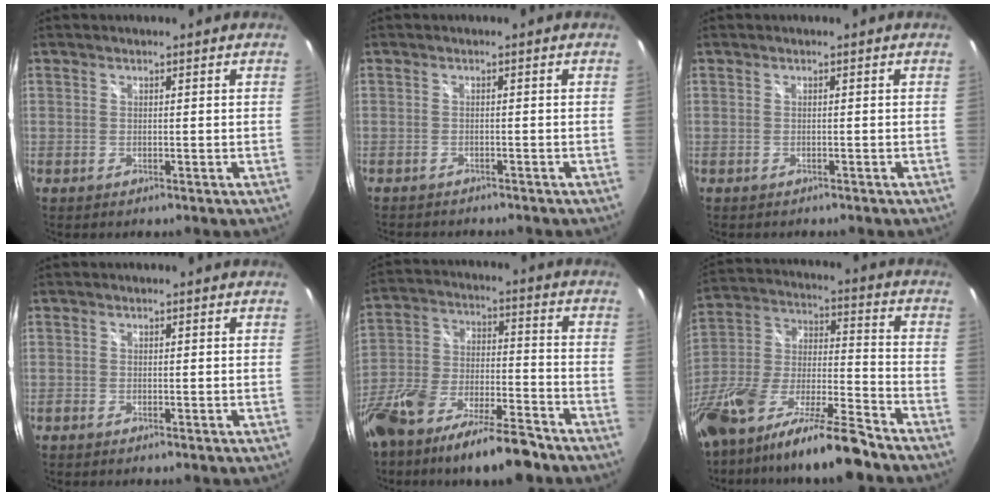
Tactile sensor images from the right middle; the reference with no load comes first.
{"total": 3.4, "force": [-3.2, 0.8, 0.9], "torque": [-0.023, -0.013, -0.047]}
{"total": 0.8, "force": [-0.7, 0.3, 0.1], "torque": [-0.005, -0.002, -0.010]}
{"total": 0.0}
{"total": 17.5, "force": [-12.0, 5.8, 11.3], "torque": [-0.230, -0.021, -0.205]}
{"total": 19.7, "force": [-14.3, 3.4, 13.0], "torque": [-0.251, -0.029, -0.257]}